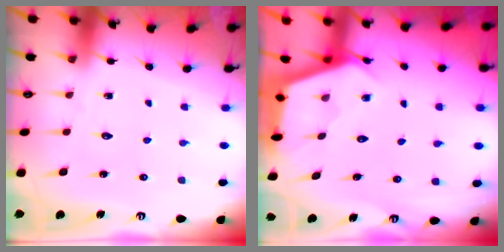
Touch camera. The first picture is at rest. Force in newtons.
{"total": 2.6, "press": 2.6, "slide": 0.4}